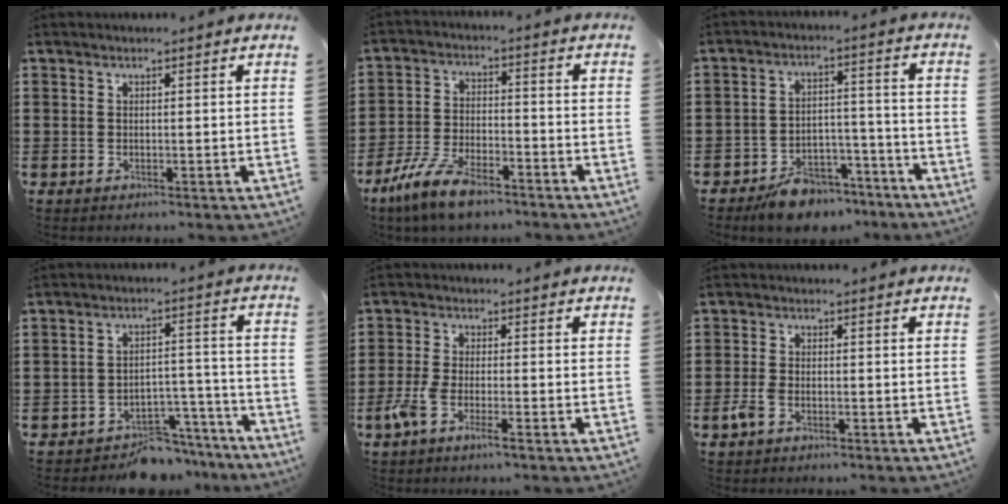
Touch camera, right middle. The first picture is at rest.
{"total": 8.6, "force": [-6.5, 2.4, 5.1], "torque": [-0.115, 0.007, -0.128]}
{"total": 6.7, "force": [-6.0, 2.4, 1.7], "torque": [-0.018, 0.031, -0.112]}
{"total": 6.4, "force": [-6.0, 1.8, 1.3], "torque": [-0.013, 0.026, -0.116]}
{"total": 4.3, "force": [-2.3, 0.9, 3.5], "torque": [-0.093, -0.009, -0.050]}
{"total": 2.7, "force": [-1.4, 1.1, 2.0], "torque": [-0.057, -0.005, -0.032]}